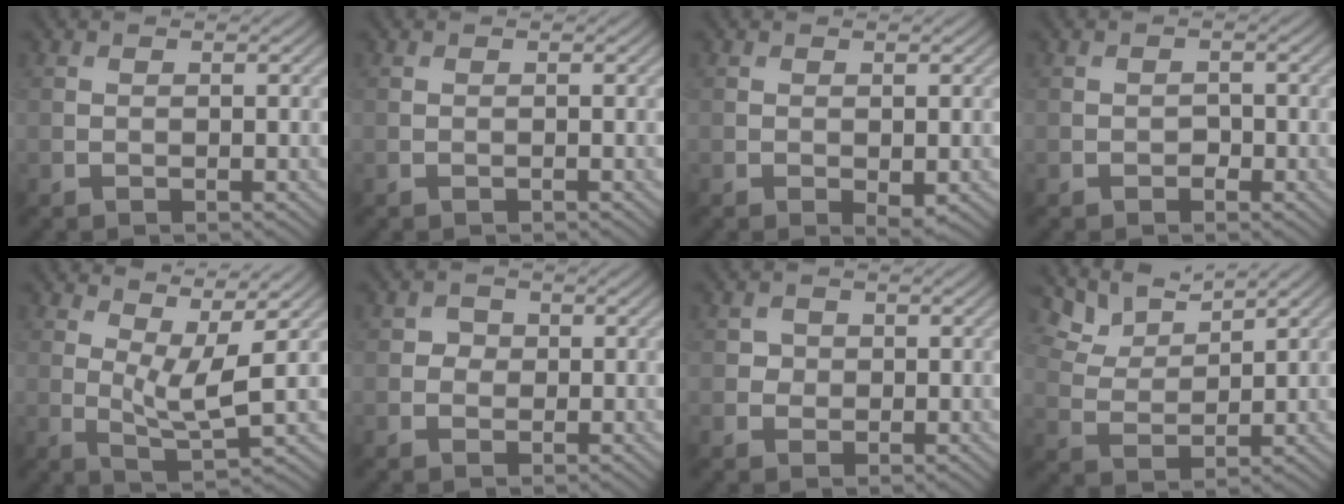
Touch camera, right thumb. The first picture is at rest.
{"total": 0.0}
{"total": 1.4, "force": [-0.4, 0.7, 1.2], "torque": [-0.018, -0.009, -0.005]}
{"total": 1.1, "force": [-0.5, 0.9, 0.6], "torque": [-0.007, -0.002, -0.010]}
{"total": 5.6, "force": [2.5, 1.5, 4.7], "torque": [-0.092, -0.004, 0.045]}
{"total": 1.5, "force": [0.1, 1.5, 0.4], "torque": [-0.001, 0.000, -0.003]}
{"total": 1.5, "force": [0.0, 1.4, 0.3], "torque": [0.000, -0.002, -0.002]}
{"total": 6.1, "force": [5.2, 1.7, 2.7], "torque": [-0.075, 0.005, 0.102]}